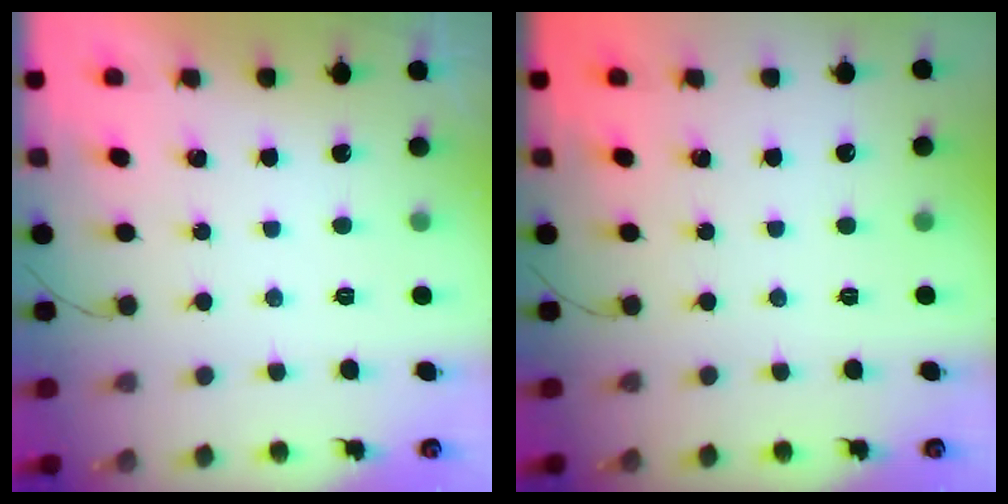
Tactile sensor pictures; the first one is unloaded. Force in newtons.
{"total": 0.0}